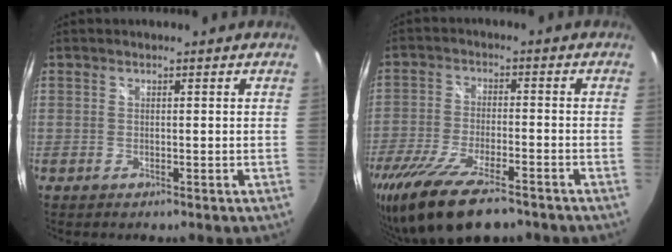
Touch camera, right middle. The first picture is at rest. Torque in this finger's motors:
{"motor_torque": [1.37, -0.77, 0.29, 0.21]}